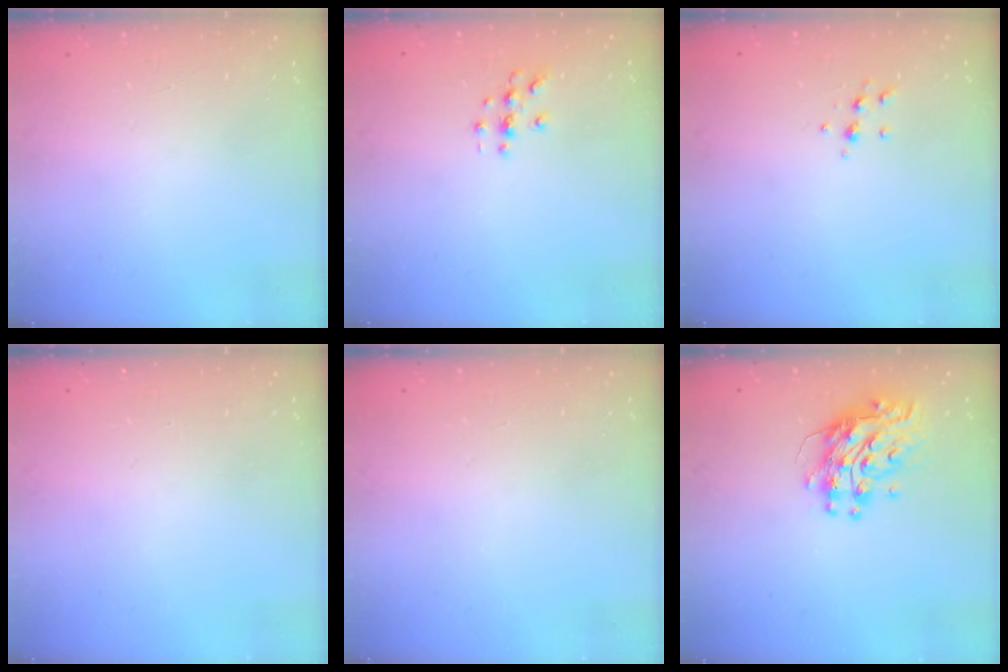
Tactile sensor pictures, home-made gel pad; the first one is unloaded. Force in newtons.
{"total": 3.0, "press": 3.0, "slide": 0.3}
{"total": 5.8, "press": 5.8, "slide": 0.6}
{"total": 0.0}
{"total": 0.0}
{"total": 11.5, "press": 11.5, "slide": 1.0}